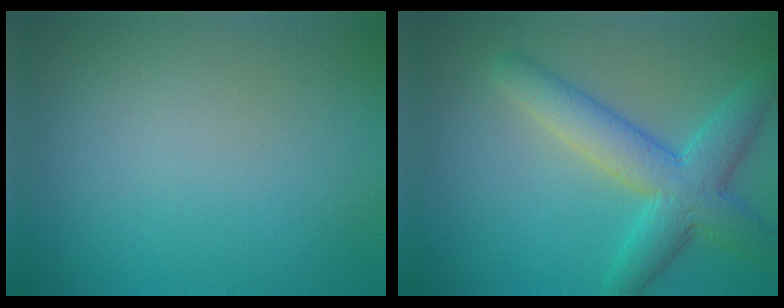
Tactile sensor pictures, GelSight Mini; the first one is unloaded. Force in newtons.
{"total": 6.1, "press": 6.1, "slide": 0.1}